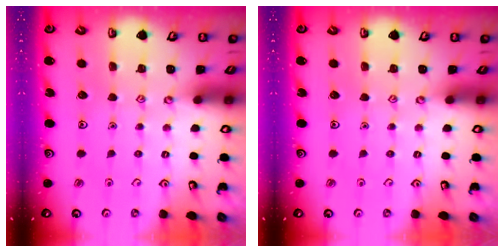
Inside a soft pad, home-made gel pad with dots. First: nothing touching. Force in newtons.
{"total": 0.0}